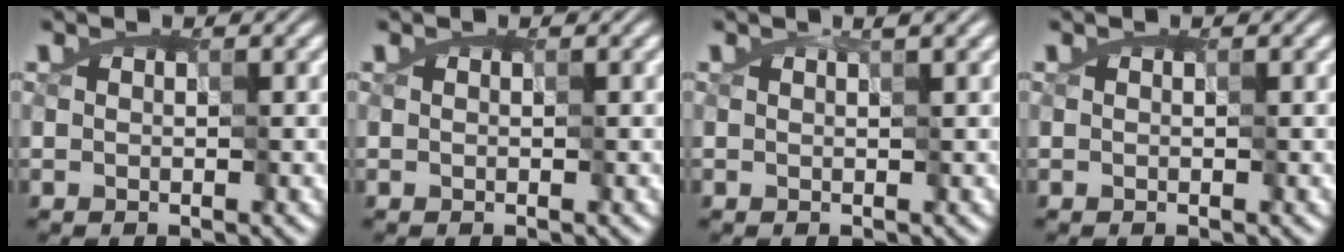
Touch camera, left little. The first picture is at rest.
{"total": 0.0}
{"total": 1.1, "force": [0.8, -0.1, 0.8], "torque": [-0.014, 0.010, 0.002]}
{"total": 0.0}